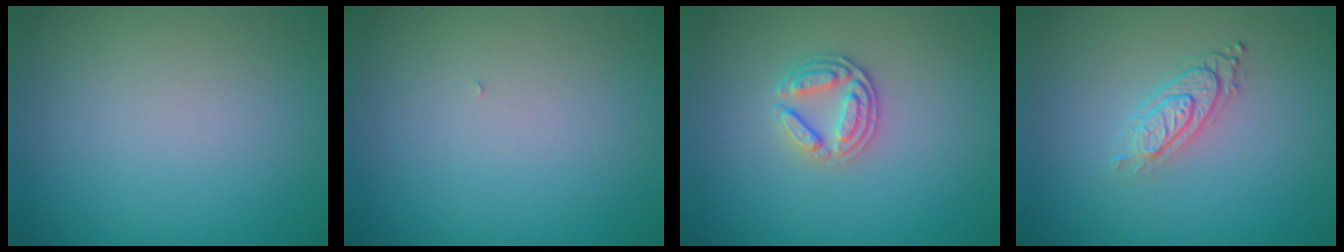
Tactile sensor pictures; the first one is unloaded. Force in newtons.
{"total": 0.0}
{"total": 2.7, "press": 2.5, "slide": 0.8}
{"total": 3.2, "press": 2.2, "slide": 2.2}